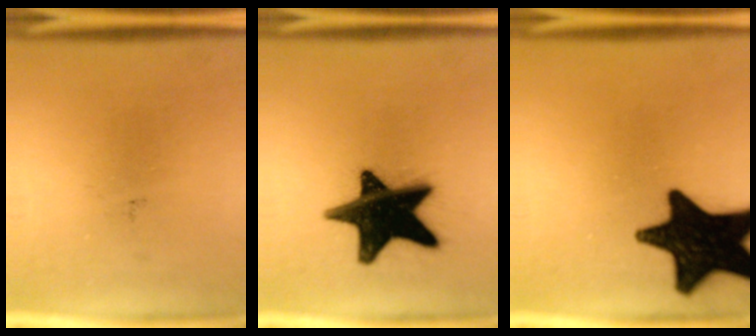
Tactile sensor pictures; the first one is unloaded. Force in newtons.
{"total": 19.9}
{"total": 19.4}